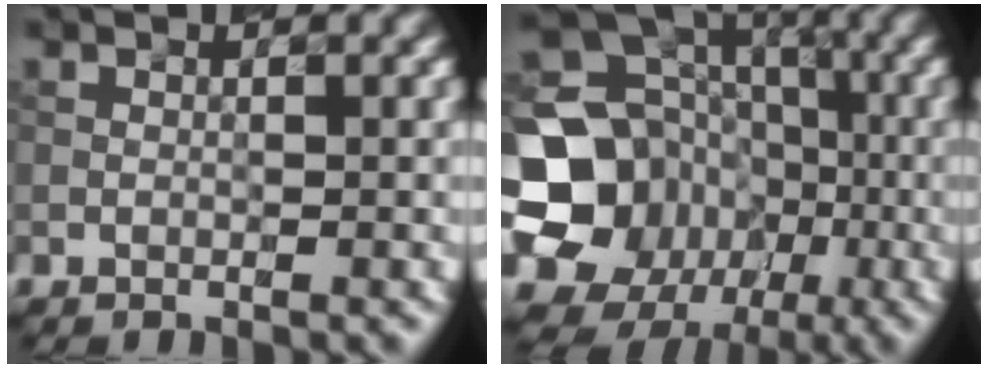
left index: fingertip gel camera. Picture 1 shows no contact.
{"total": 17.5, "force": [-4.1, 15.5, 6.9], "torque": [-0.153, -0.014, -0.089]}